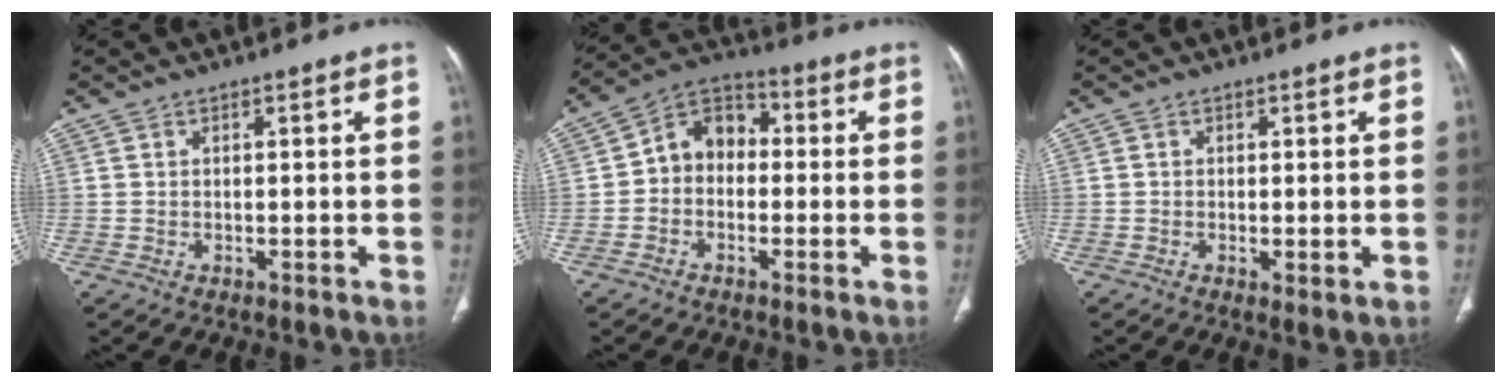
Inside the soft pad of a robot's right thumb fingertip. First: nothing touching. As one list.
[{"total": 8.5, "force": [-0.5, 6.8, 5.0], "torque": [-0.052, 0.034, -0.028]}, {"total": 1.7, "force": [-0.3, 0.5, 1.6], "torque": [-0.034, -0.008, -0.004]}]